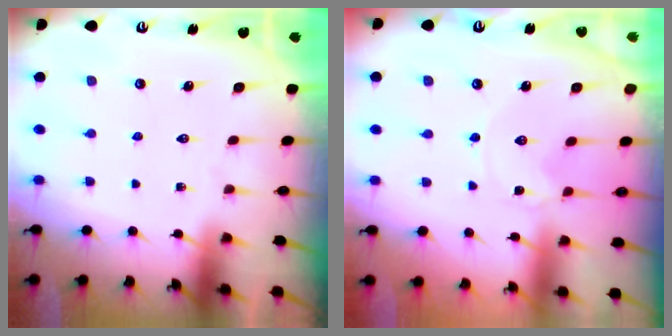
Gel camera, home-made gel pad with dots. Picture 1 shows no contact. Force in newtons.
{"total": 0.6, "press": 0.6, "slide": 0.1}